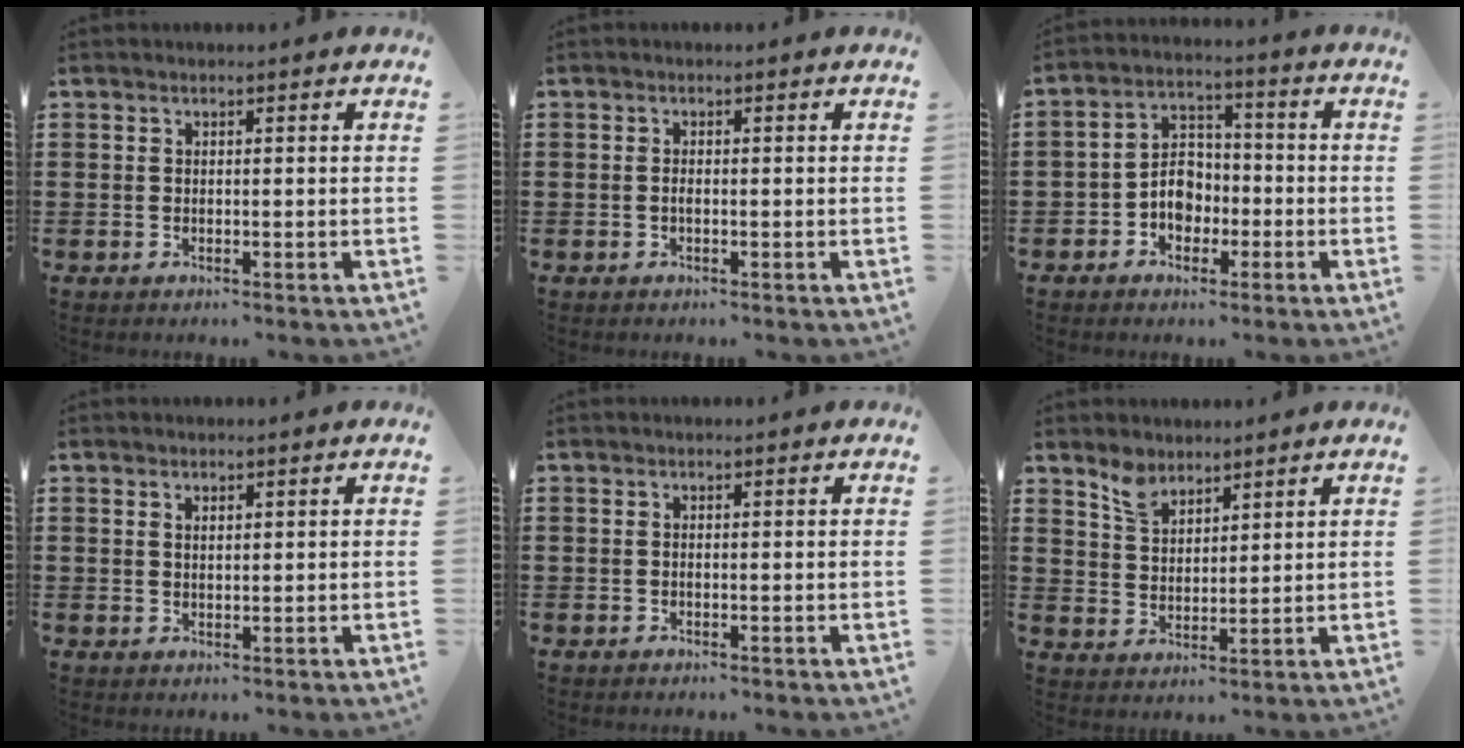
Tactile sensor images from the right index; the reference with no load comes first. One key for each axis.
{"total": 0.8, "fx": -0.2, "fy": 0.2, "fz": 0.7, "tx": -0.016, "ty": -0.003, "tz": -0.004}
{"total": 5.3, "fx": -1.9, "fy": 4.1, "fz": 2.8, "tx": -0.050, "ty": 0.009, "tz": -0.039}
{"total": 1.0, "fx": 0.7, "fy": 0.5, "fz": 0.5, "tx": -0.011, "ty": 0.003, "tz": 0.012}
{"total": 0.0}
{"total": 4.5, "fx": 3.8, "fy": 2.1, "fz": 1.3, "tx": -0.039, "ty": -0.001, "tz": 0.073}